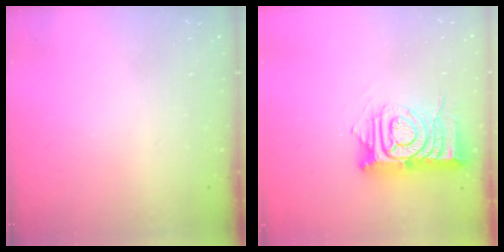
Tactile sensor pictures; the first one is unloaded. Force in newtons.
{"total": 13.0, "press": 13.0, "slide": 1.1}